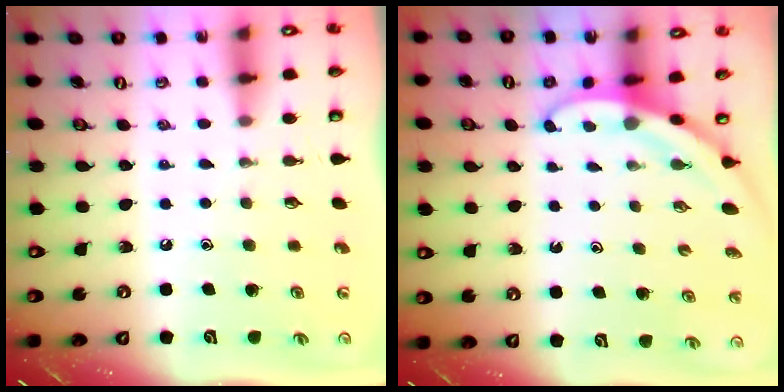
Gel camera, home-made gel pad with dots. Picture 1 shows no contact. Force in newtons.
{"total": 3.3, "press": 3.3, "slide": 0.1}